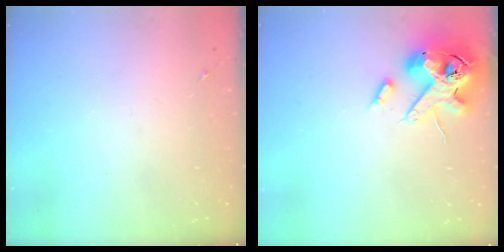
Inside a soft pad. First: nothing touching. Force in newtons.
{"total": 16.3, "press": 16.1, "slide": 2.8}